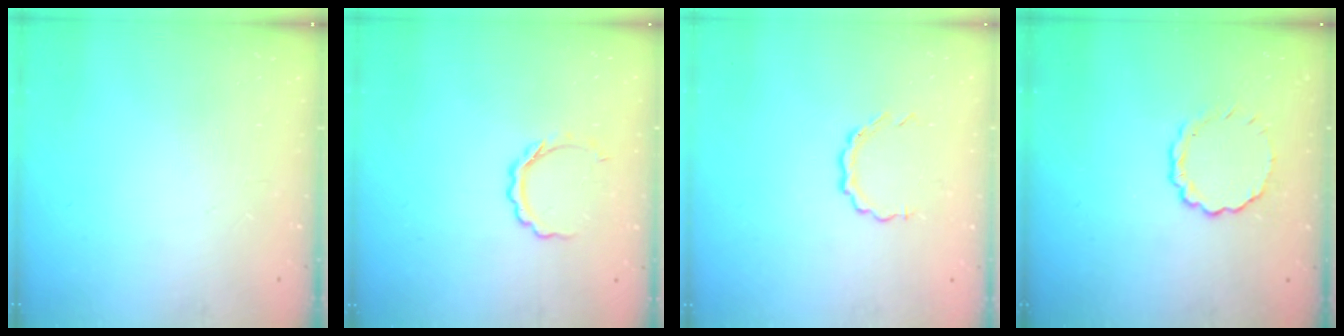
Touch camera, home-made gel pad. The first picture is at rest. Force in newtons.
{"total": 5.6, "press": 5.6, "slide": 0.5}
{"total": 4.3, "press": 4.1, "slide": 1.3}
{"total": 7.3, "press": 7.1, "slide": 1.5}